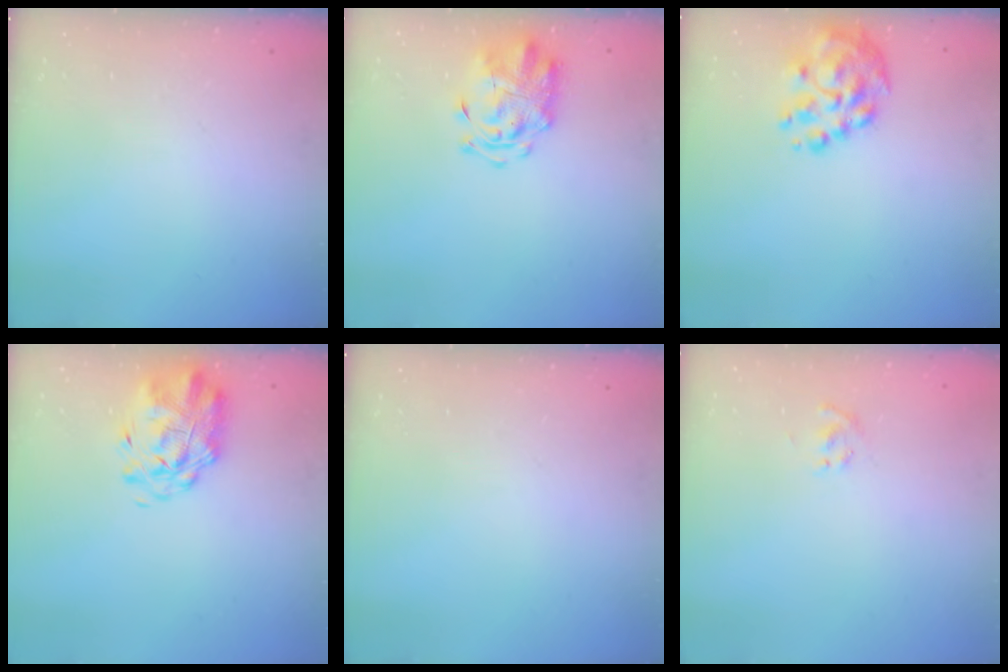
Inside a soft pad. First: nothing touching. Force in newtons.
{"total": 3.1, "press": 3.0, "slide": 1.0}
{"total": 9.9, "press": 9.4, "slide": 2.9}
{"total": 3.3, "press": 2.8, "slide": 1.7}
{"total": 0.0}
{"total": 2.0, "press": 1.7, "slide": 0.9}